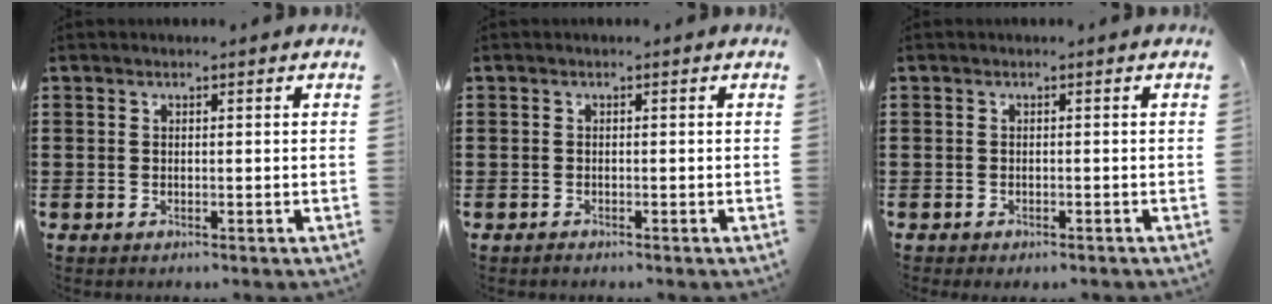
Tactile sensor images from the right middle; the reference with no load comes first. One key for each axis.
{"total": 0.5, "fx": -0.5, "fy": 0.2, "fz": 0.0, "tx": -0.001, "ty": 0.001, "tz": -0.011}
{"total": 0.6, "fx": -0.5, "fy": 0.1, "fz": 0.1, "tx": -0.004, "ty": -0.002, "tz": -0.011}